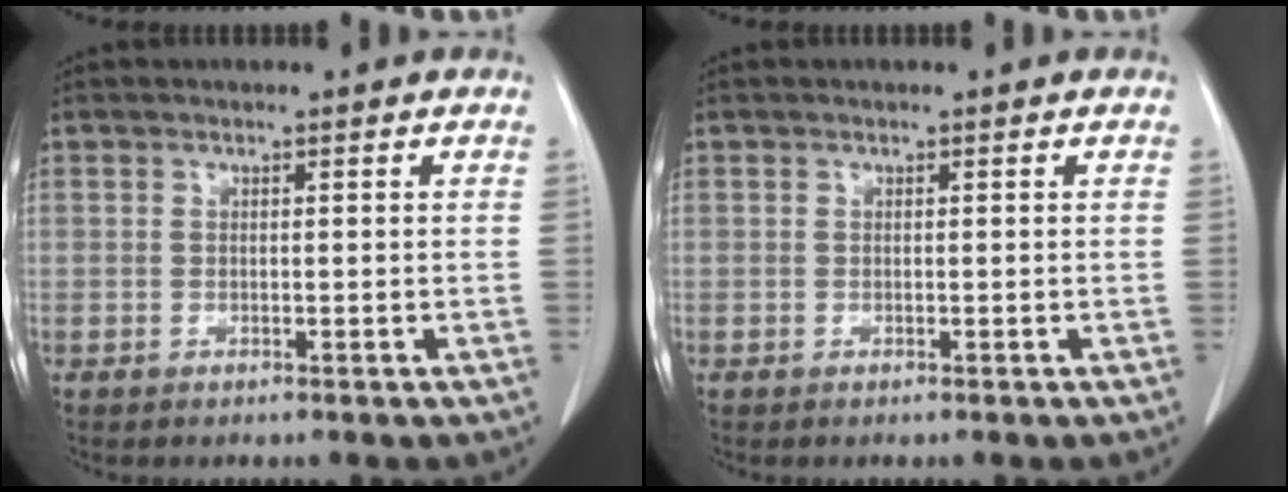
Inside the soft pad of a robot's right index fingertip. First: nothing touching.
{"total": 0.0}